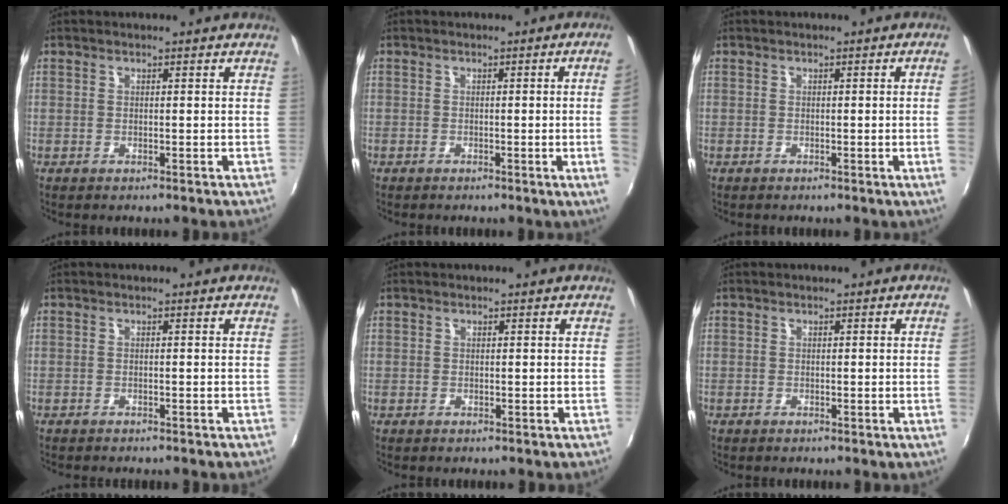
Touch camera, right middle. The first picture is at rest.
{"total": 4.4, "force": [-0.1, -2.0, 4.0], "torque": [-0.062, -0.010, 0.003]}
{"total": 2.5, "force": [-0.1, -1.5, 2.0], "torque": [-0.027, -0.013, 0.002]}
{"total": 1.7, "force": [-1.6, 0.4, 0.5], "torque": [-0.017, -0.010, -0.025]}
{"total": 0.0}
{"total": 1.4, "force": [-0.1, -0.9, 1.1], "torque": [-0.008, -0.012, 0.000]}